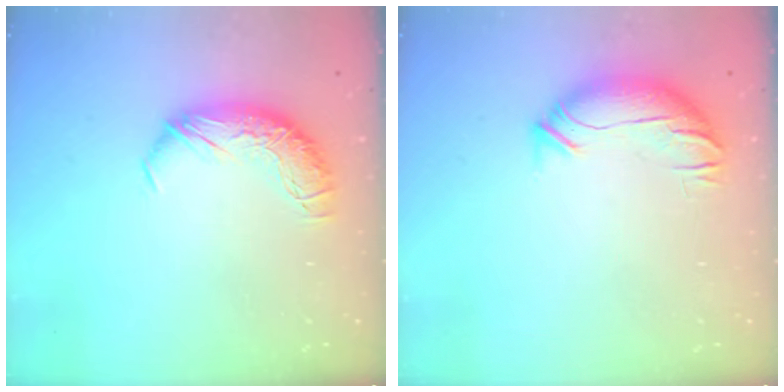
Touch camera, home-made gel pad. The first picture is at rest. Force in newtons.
{"total": 3.7, "press": 3.0, "slide": 2.2}